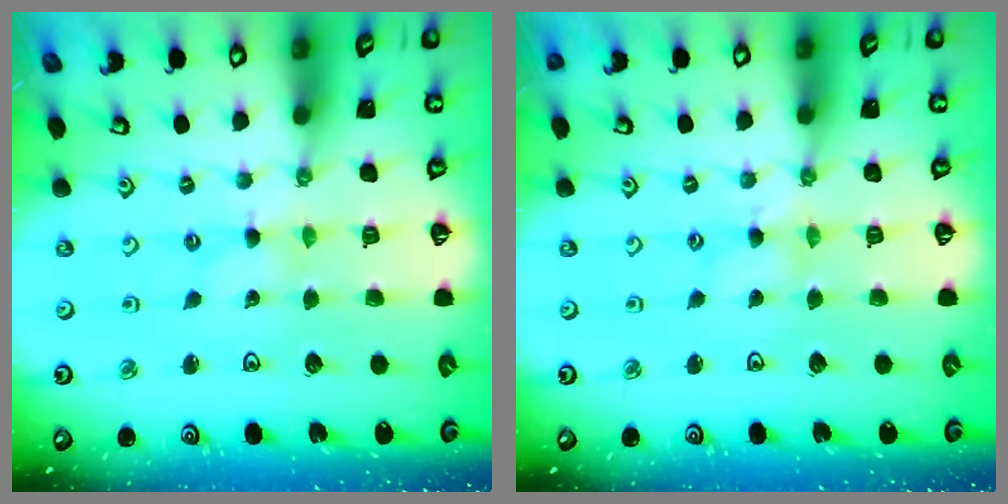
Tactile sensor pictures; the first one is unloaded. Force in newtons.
{"total": 1.2, "press": 1.2, "slide": 0.2}